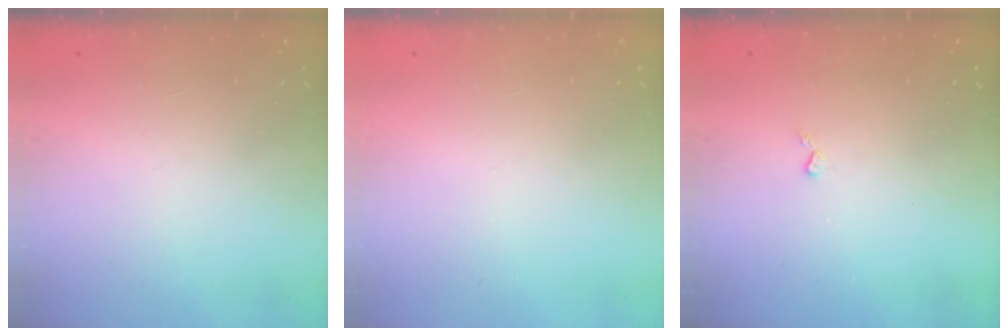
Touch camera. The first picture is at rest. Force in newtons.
{"total": 0.0}
{"total": 3.1, "press": 3.1, "slide": 0.5}